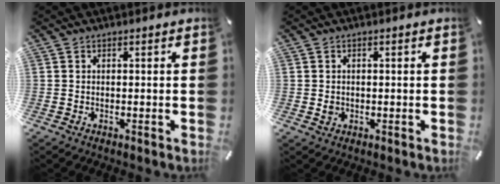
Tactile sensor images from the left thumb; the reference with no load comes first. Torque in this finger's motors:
{"motor_torque": [0.13, 0.32, -0.03, 0.08, -0.03]}